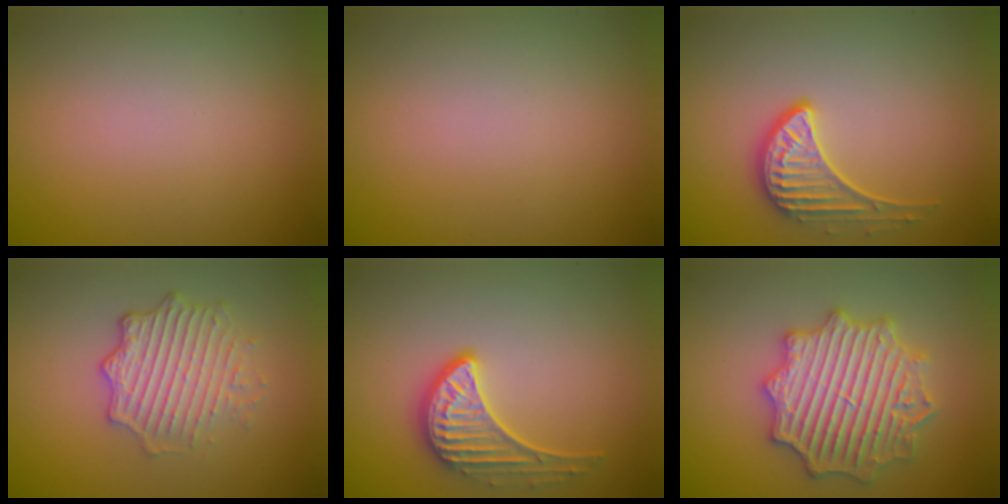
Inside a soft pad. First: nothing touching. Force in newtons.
{"total": 0.0}
{"total": 2.7, "press": 2.2, "slide": 1.6}
{"total": 4.9, "press": 3.5, "slide": 3.3}
{"total": 3.5, "press": 3.0, "slide": 1.7}
{"total": 6.8, "press": 6.7, "slide": 1.1}